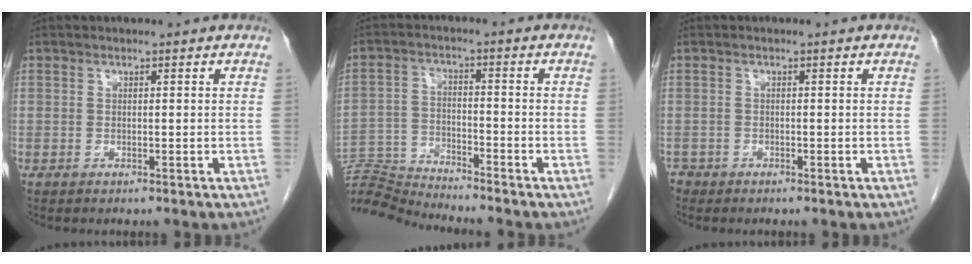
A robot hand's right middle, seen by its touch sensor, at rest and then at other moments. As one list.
[{"total": 8.8, "force": [-8.6, -1.8, -0.3], "torque": [0.002, 0.003, -0.164]}, {"total": 1.5, "force": [-1.2, 0.8, 0.0], "torque": [-0.006, -0.001, -0.022]}]